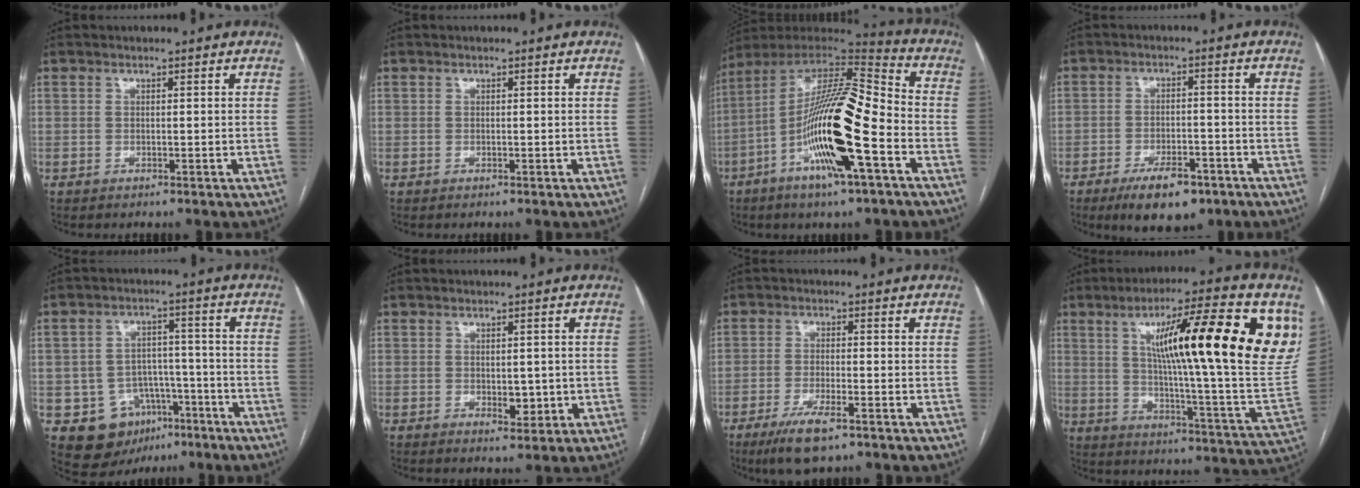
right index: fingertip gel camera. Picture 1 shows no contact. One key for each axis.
{"total": 0.0}
{"total": 20.0, "fx": -6.8, "fy": 2.9, "fz": 18.5, "tx": -0.342, "ty": -0.007, "tz": -0.121}
{"total": 8.6, "fx": -5.5, "fy": 3.4, "fz": 5.6, "tx": -0.090, "ty": -0.005, "tz": -0.085}
{"total": 10.1, "fx": -4.8, "fy": 8.2, "fz": 3.3, "tx": -0.047, "ty": 0.028, "tz": -0.061}
{"total": 3.8, "fx": -0.5, "fy": 2.2, "fz": 3.1, "tx": -0.036, "ty": 0.000, "tz": 0.002}
{"total": 7.0, "fx": -4.4, "fy": 1.2, "fz": 5.3, "tx": -0.105, "ty": -0.015, "tz": -0.074}
{"total": 27.1, "fx": 10.2, "fy": 2.1, "fz": 25.0, "tx": -0.319, "ty": 0.014, "tz": 0.149}